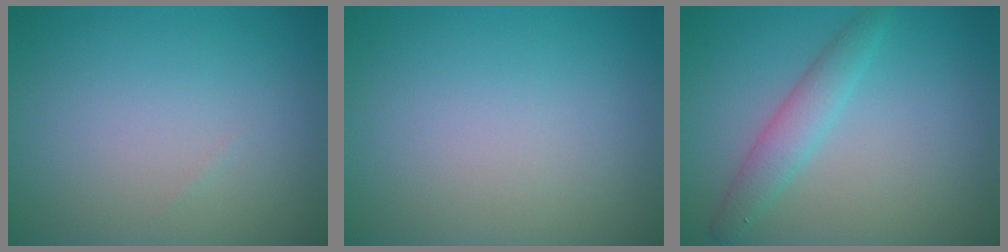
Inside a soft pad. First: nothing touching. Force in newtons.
{"total": 0.0}
{"total": 2.6, "press": 2.6, "slide": 0.1}